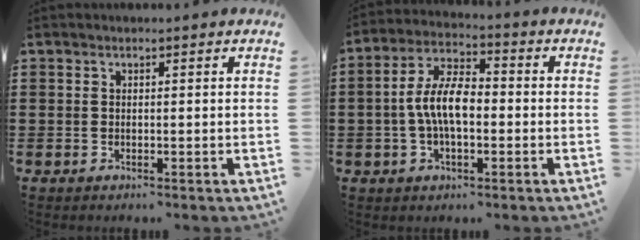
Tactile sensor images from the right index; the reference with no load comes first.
{"total": 8.1, "force": [-1.0, 3.7, 7.1], "torque": [-0.160, 0.001, -0.027]}